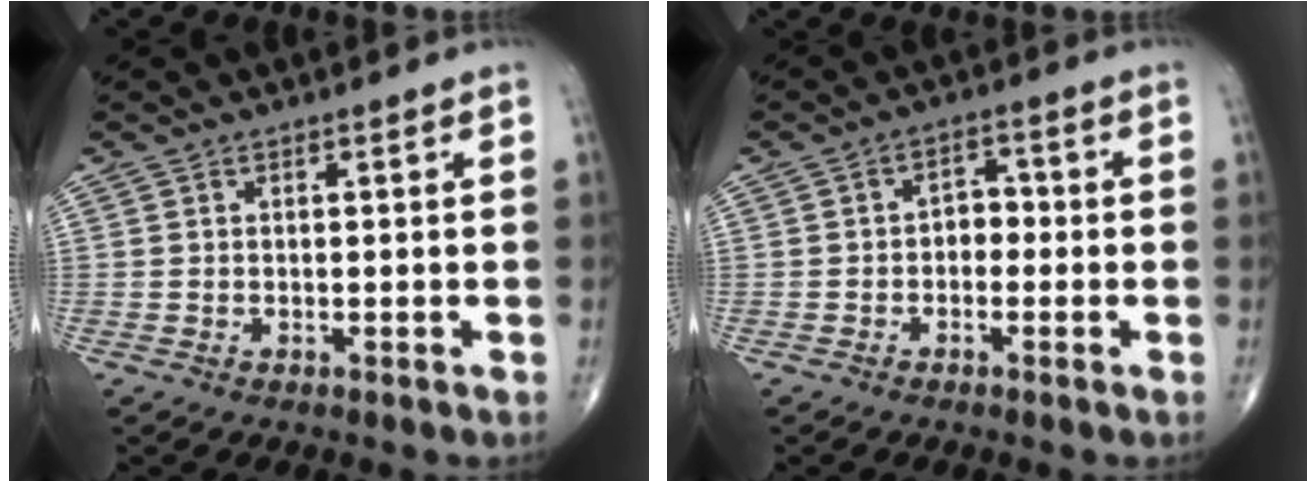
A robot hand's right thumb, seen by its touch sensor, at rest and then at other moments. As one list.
[{"total": 3.4, "force": [-0.8, 2.5, 2.2], "torque": [-0.012, 0.016, -0.023]}]